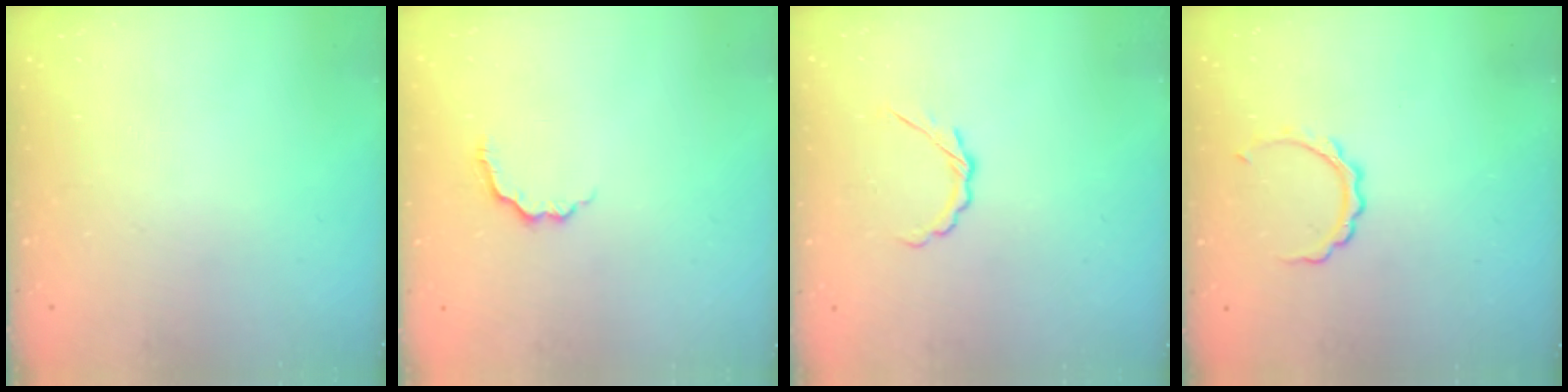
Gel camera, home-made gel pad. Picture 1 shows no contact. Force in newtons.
{"total": 3.3, "press": 3.3, "slide": 0.6}
{"total": 4.0, "press": 3.9, "slide": 1.2}
{"total": 4.9, "press": 4.9, "slide": 0.5}